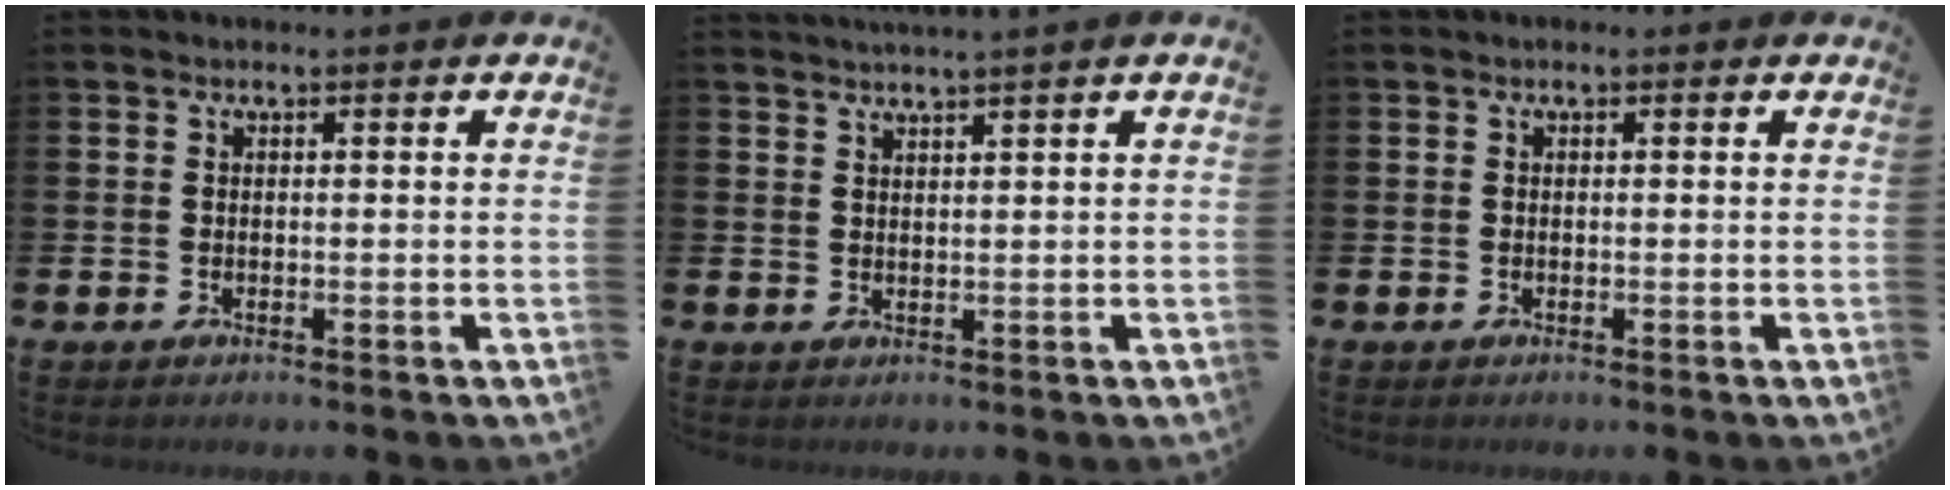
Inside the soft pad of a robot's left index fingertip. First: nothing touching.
{"total": 1.8, "force": [1.7, -0.6, 0.3], "torque": [-0.012, -0.001, 0.034]}
{"total": 0.0}